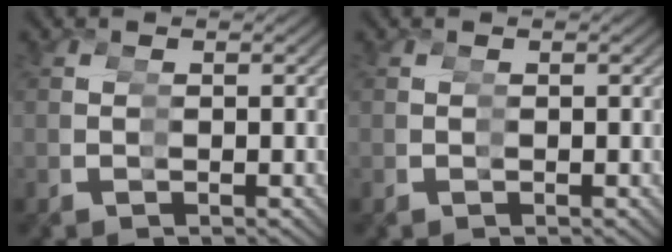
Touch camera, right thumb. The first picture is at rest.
{"total": 0.0}